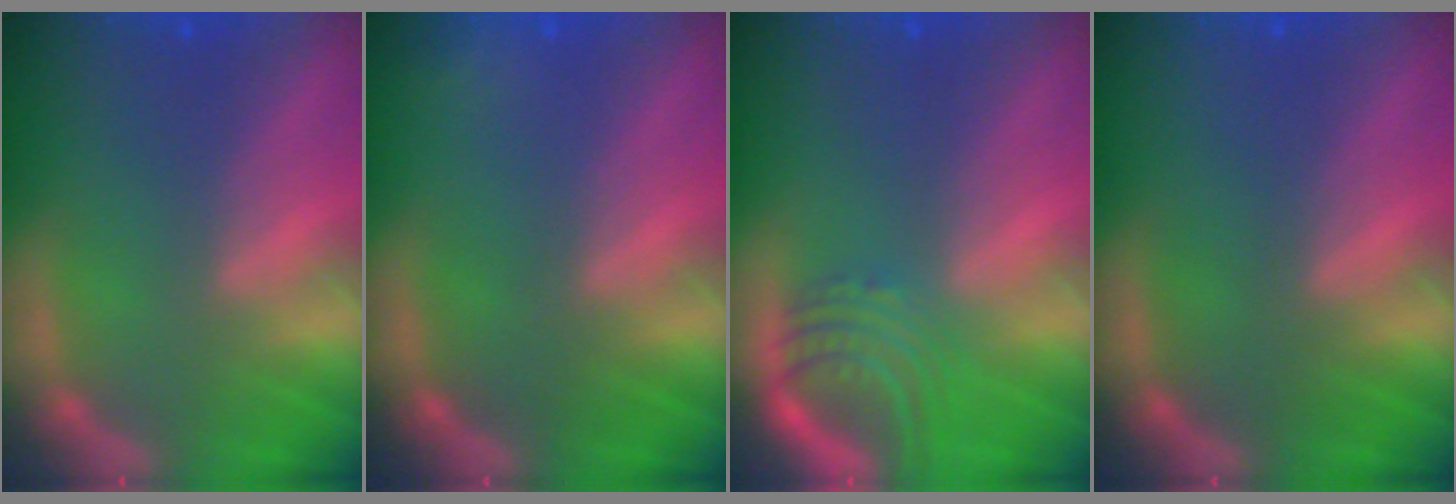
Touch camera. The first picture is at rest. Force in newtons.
{"total": 0.9}
{"total": 5.0}
{"total": 0.0}